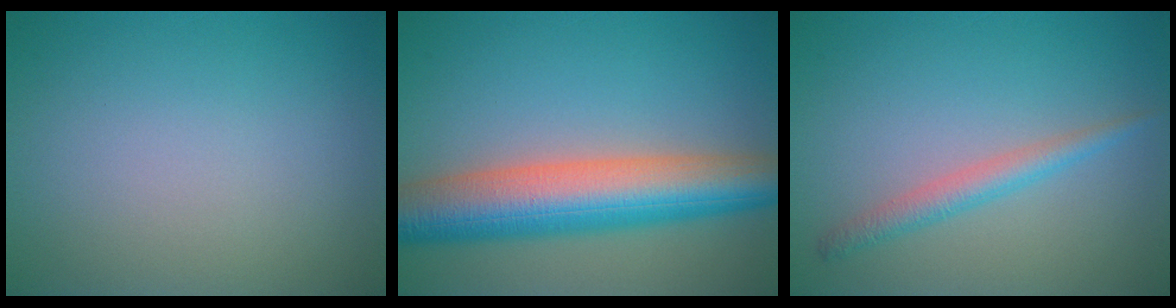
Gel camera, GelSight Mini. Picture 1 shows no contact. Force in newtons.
{"total": 9.8, "press": 9.8, "slide": 0.2}
{"total": 2.2, "press": 2.2, "slide": 0.1}